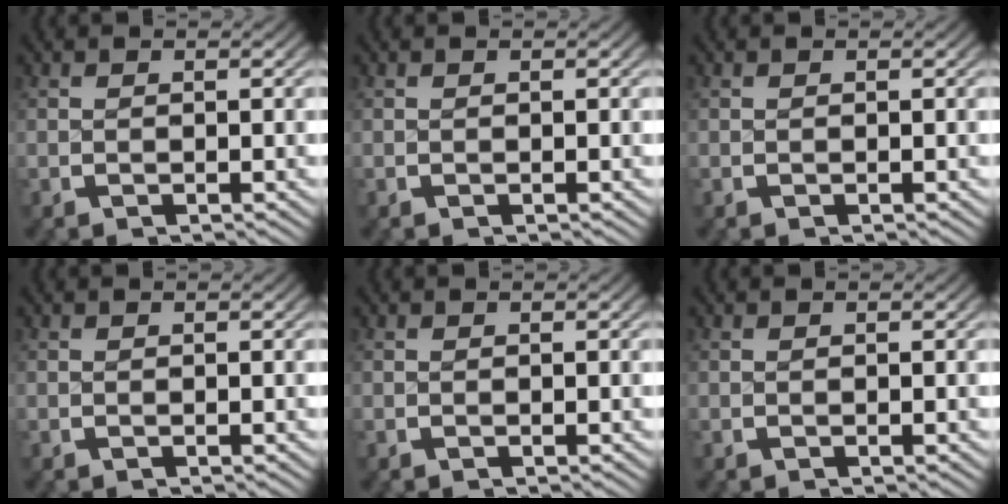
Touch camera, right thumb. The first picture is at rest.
{"total": 0.0}
{"total": 0.0}
{"total": 0.0}
{"total": 0.0}
{"total": 0.0}